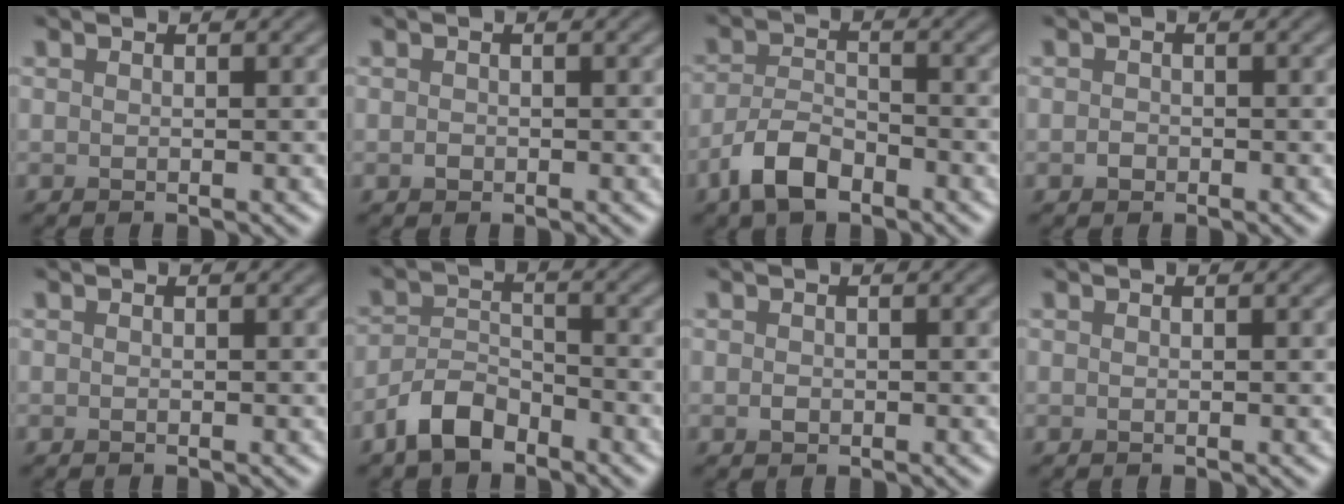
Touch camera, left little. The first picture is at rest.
{"total": 0.7, "force": [-0.3, 0.6, 0.3], "torque": [-0.003, -0.002, -0.009]}
{"total": 4.1, "force": [-2.8, 1.8, 2.4], "torque": [-0.045, 0.000, -0.061]}
{"total": 0.8, "force": [-0.4, 0.7, 0.2], "torque": [-0.001, -0.002, -0.013]}
{"total": 0.0}
{"total": 3.8, "force": [-3.0, 1.6, 1.8], "torque": [-0.032, 0.006, -0.065]}
{"total": 0.9, "force": [-0.2, 0.7, 0.4], "torque": [-0.009, -0.001, -0.007]}
{"total": 0.0}